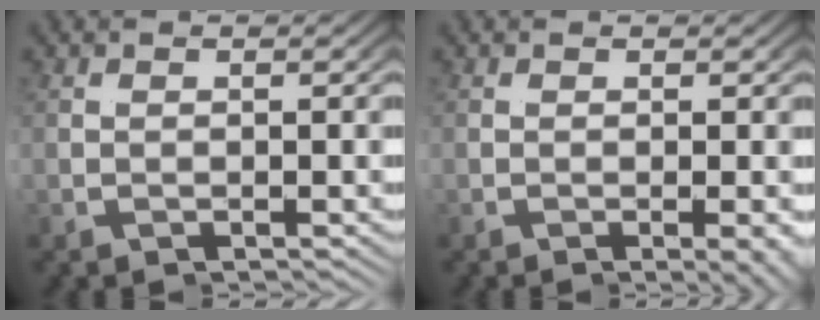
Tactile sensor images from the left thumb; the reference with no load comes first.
{"total": 1.4, "force": [-0.3, -0.3, 1.4], "torque": [-0.025, 0.002, -0.010]}